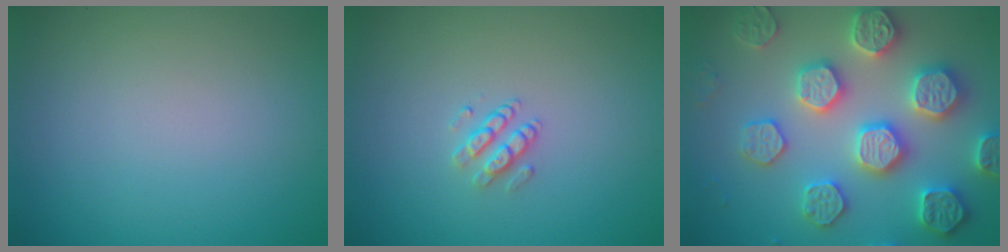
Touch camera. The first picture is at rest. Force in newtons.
{"total": 1.5, "press": 1.1, "slide": 1.0}
{"total": 7.6, "press": 7.4, "slide": 1.5}